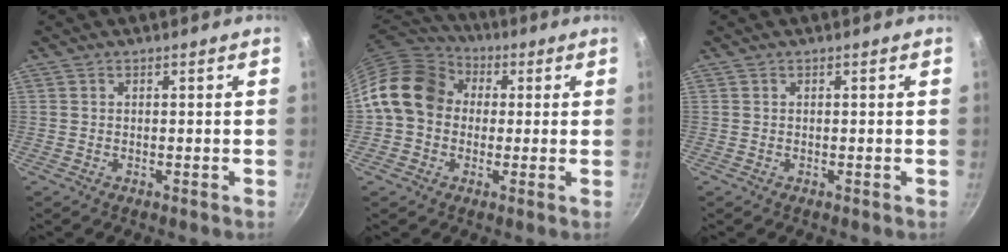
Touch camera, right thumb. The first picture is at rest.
{"total": 14.0, "force": [1.7, 11.7, 7.5], "torque": [-0.100, 0.029, 0.012]}
{"total": 0.0}